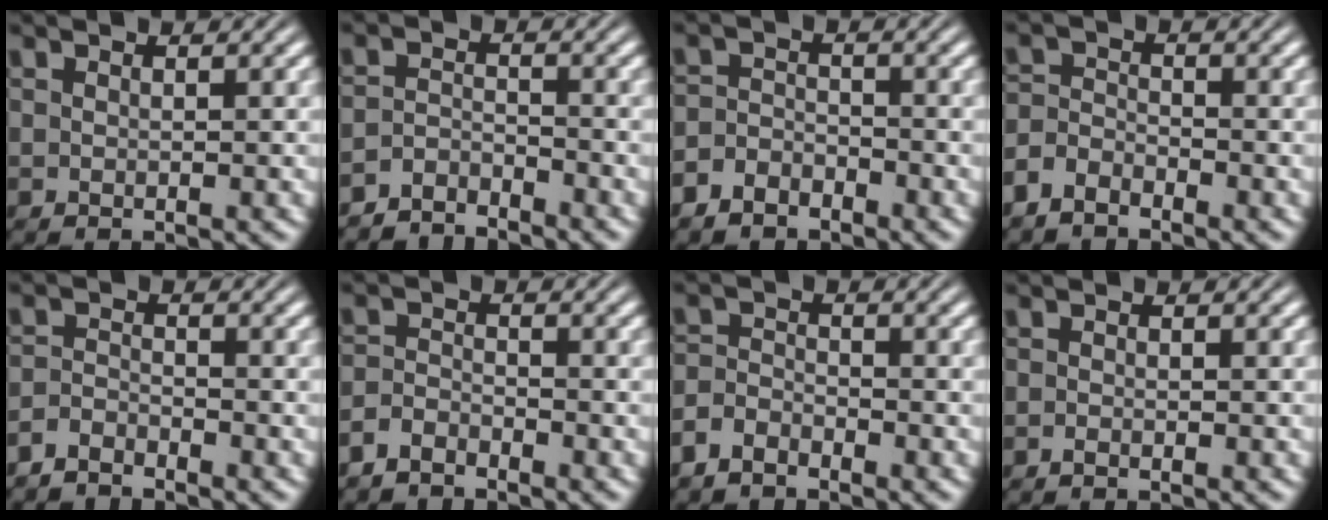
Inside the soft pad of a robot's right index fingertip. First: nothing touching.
{"total": 3.2, "force": [-3.2, 0.1, 0.2], "torque": [0.012, -0.012, -0.055]}
{"total": 2.9, "force": [-2.8, 0.9, 0.2], "torque": [0.009, -0.009, -0.046]}
{"total": 2.4, "force": [-2.2, 0.9, 0.5], "torque": [0.000, -0.013, -0.037]}
{"total": 2.3, "force": [-2.3, -0.2, -0.1], "torque": [0.012, -0.011, -0.040]}
{"total": 2.2, "force": [-2.2, 0.0, 0.1], "torque": [0.009, -0.010, -0.038]}
{"total": 2.3, "force": [-2.2, 0.5, 0.3], "torque": [0.005, -0.011, -0.036]}
{"total": 1.0, "force": [-0.7, -0.8, 0.0], "torque": [0.004, -0.004, -0.010]}